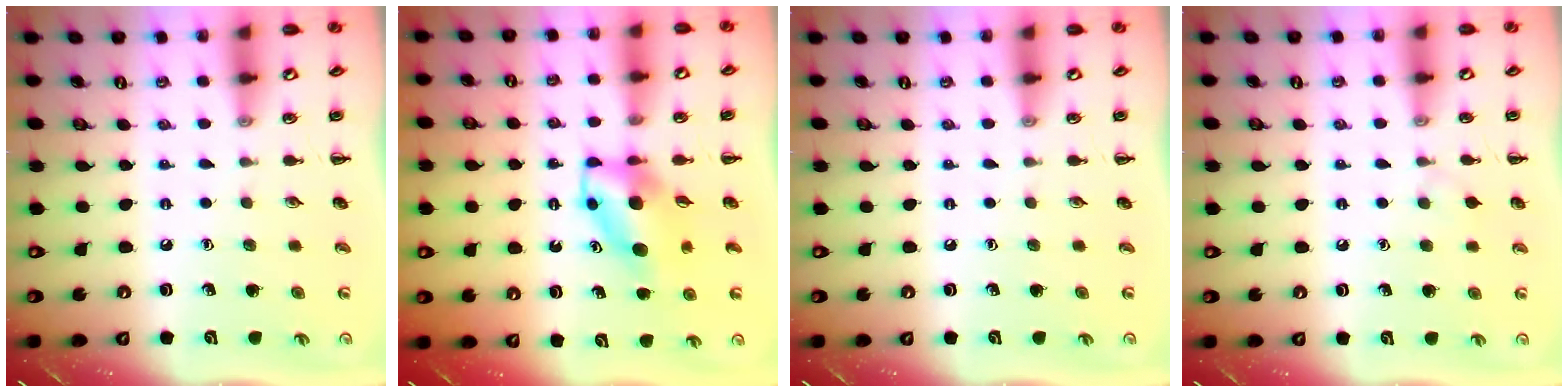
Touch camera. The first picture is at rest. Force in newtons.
{"total": 6.1, "press": 6.0, "slide": 1.1}
{"total": 0.0}
{"total": 3.7, "press": 3.4, "slide": 1.5}